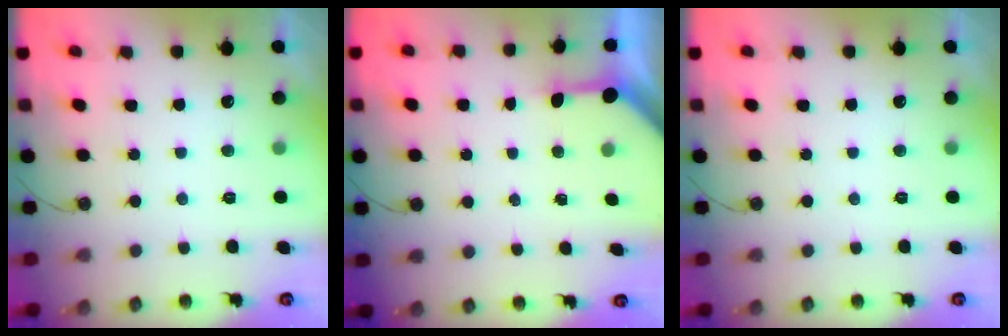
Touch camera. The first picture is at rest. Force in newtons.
{"total": 3.6, "press": 3.6, "slide": 0.3}
{"total": 0.0}